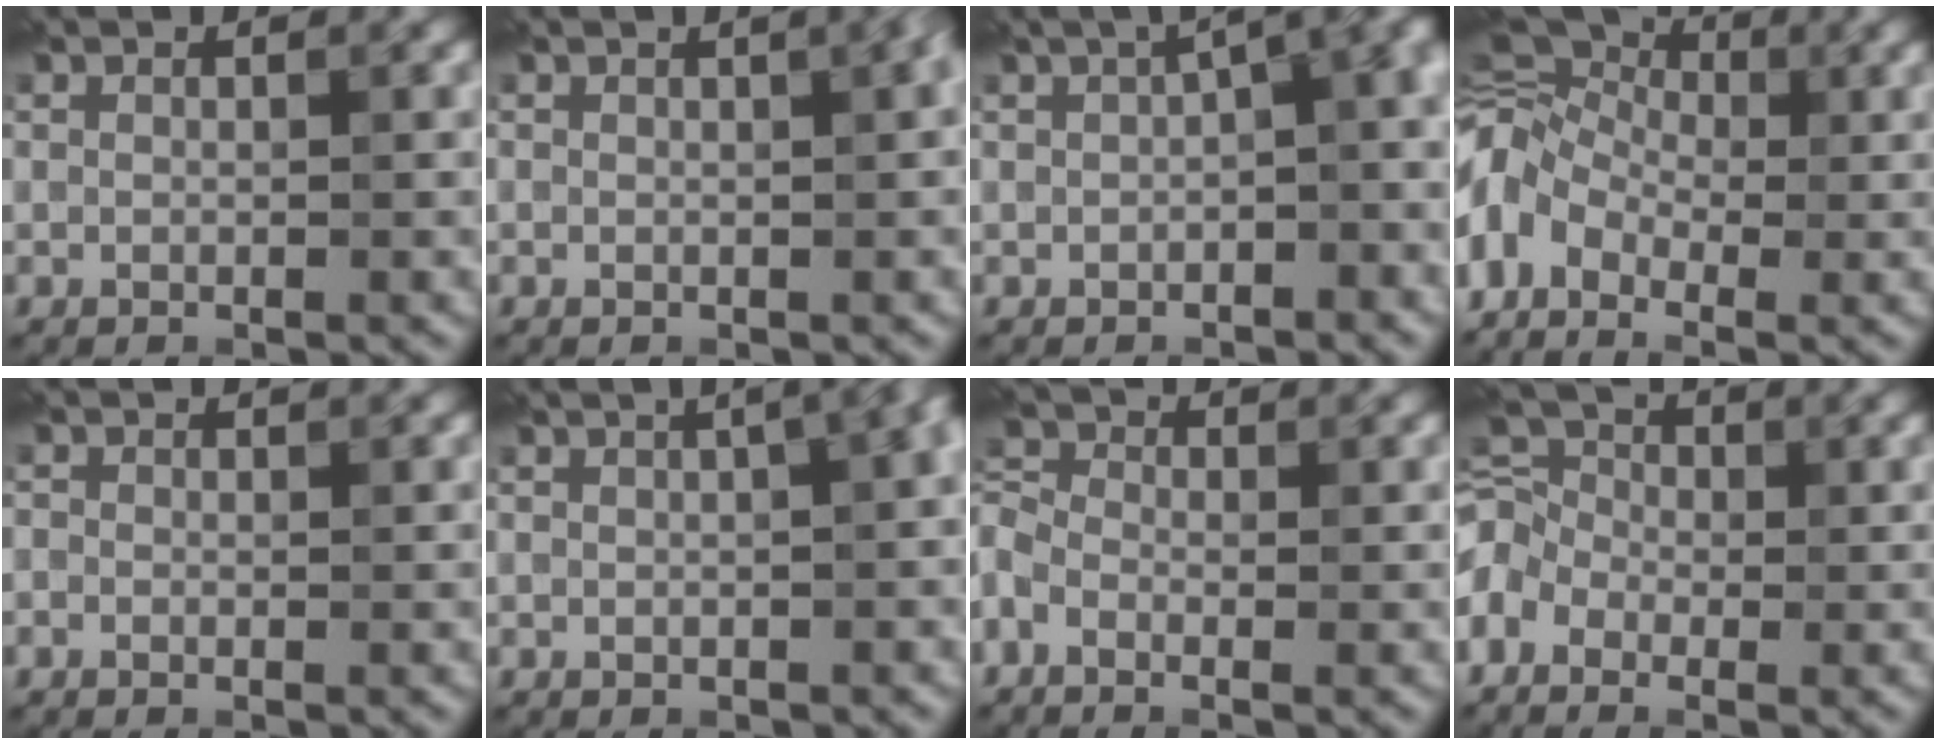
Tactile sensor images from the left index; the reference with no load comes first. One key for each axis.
{"total": 3.0, "fx": 0.9, "fy": 1.3, "fz": 2.6, "tx": -0.007, "ty": 0.014, "tz": 0.000}
{"total": 6.4, "fx": 0.5, "fy": 2.6, "fz": 5.8, "tx": -0.040, "ty": 0.023, "tz": 0.001}
{"total": 11.4, "fx": -1.7, "fy": 8.4, "fz": 7.6, "tx": -0.155, "ty": 0.024, "tz": -0.042}
{"total": 0.7, "fx": -0.1, "fy": 0.6, "fz": 0.3, "tx": -0.008, "ty": -0.006, "tz": -0.005}
{"total": 13.2, "fx": 3.4, "fy": 7.4, "fz": 10.4, "tx": -0.010, "ty": 0.067, "tz": -0.006}
{"total": 3.7, "fx": -1.3, "fy": 2.5, "fz": 2.4, "tx": -0.061, "ty": 0.004, "tz": -0.033}
{"total": 5.1, "fx": -1.9, "fy": 3.5, "fz": 3.2, "tx": -0.077, "ty": 0.003, "tz": -0.042}